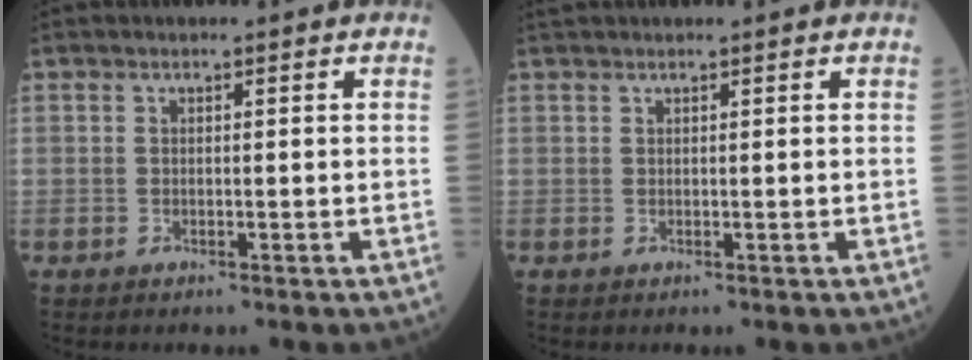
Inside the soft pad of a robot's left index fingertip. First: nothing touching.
{"total": 1.1, "force": [1.0, -0.1, 0.4], "torque": [-0.009, 0.021, 0.026]}